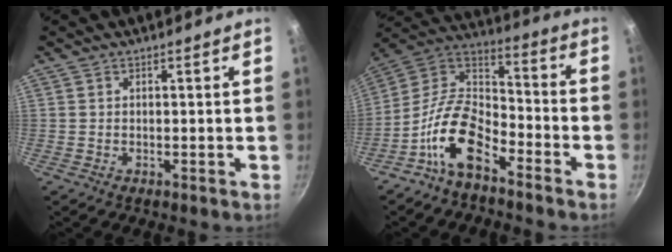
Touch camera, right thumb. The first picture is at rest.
{"total": 14.6, "force": [-8.3, 7.3, 9.5], "torque": [-0.168, 0.079, -0.182]}